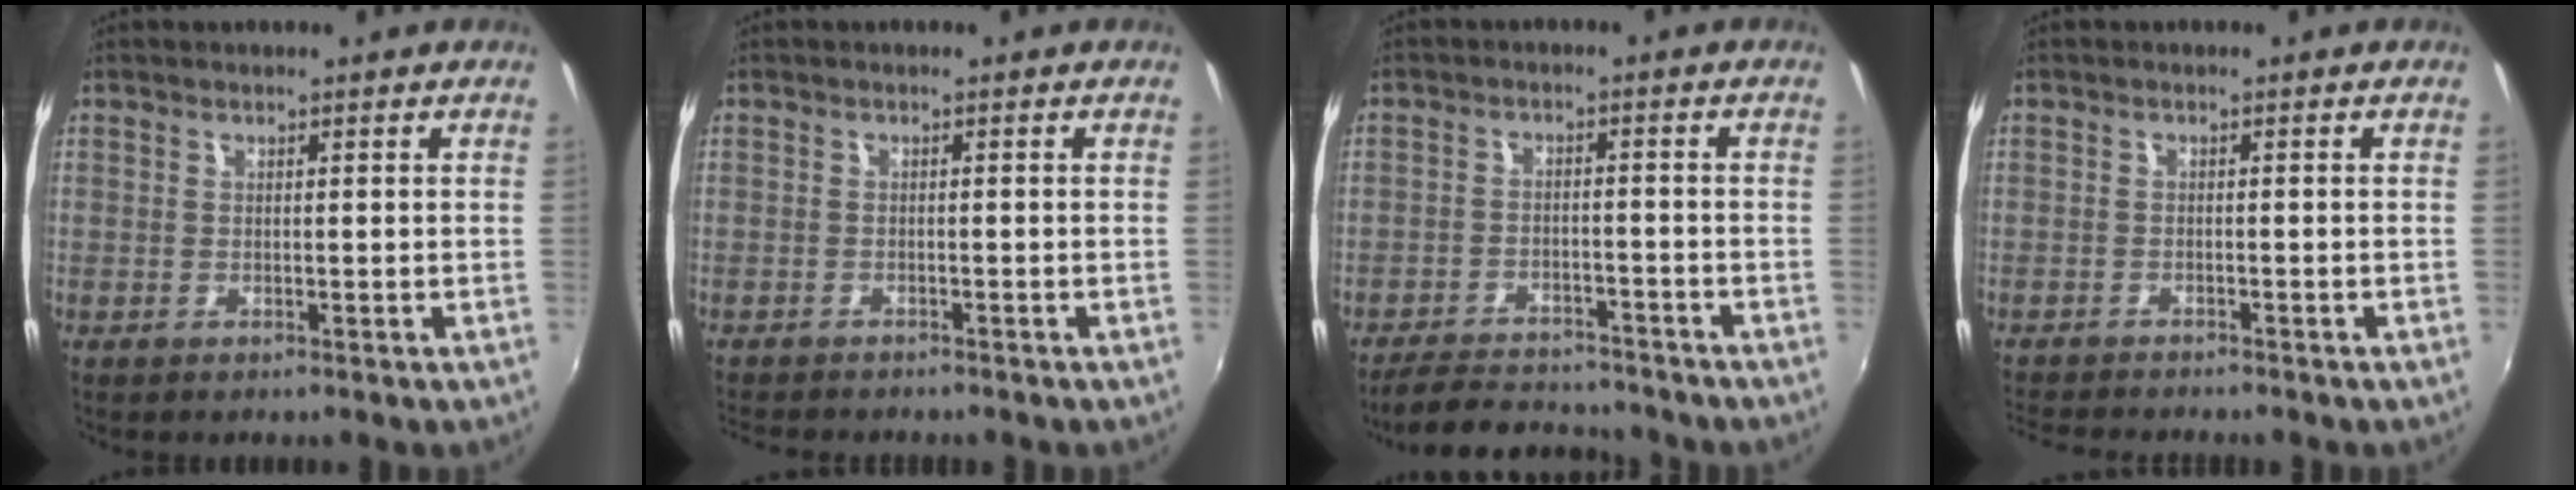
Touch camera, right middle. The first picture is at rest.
{"total": 4.0, "force": [-3.7, 0.6, 1.3], "torque": [-0.035, -0.016, -0.060]}
{"total": 11.2, "force": [-10.3, 2.8, 3.5], "torque": [-0.094, 0.002, -0.151]}
{"total": 5.9, "force": [-5.6, 0.4, 1.9], "torque": [-0.052, -0.018, -0.093]}